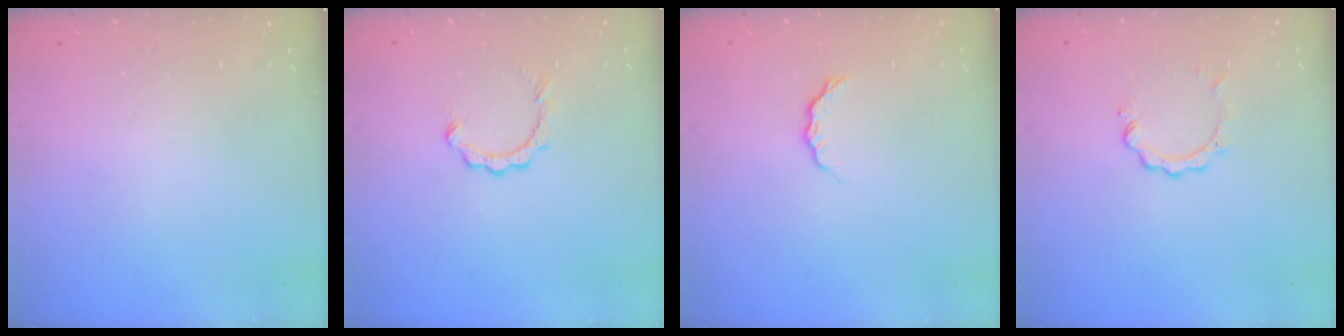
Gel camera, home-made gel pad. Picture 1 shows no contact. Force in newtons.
{"total": 2.5, "press": 2.5, "slide": 0.3}
{"total": 5.3, "press": 5.2, "slide": 0.6}
{"total": 2.1, "press": 2.1, "slide": 0.2}